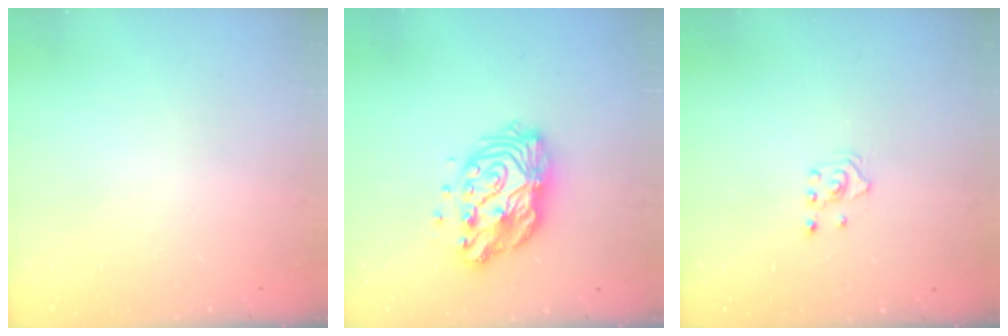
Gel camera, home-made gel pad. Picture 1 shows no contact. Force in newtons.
{"total": 13.4, "press": 13.4, "slide": 1.2}
{"total": 2.0, "press": 1.8, "slide": 0.9}